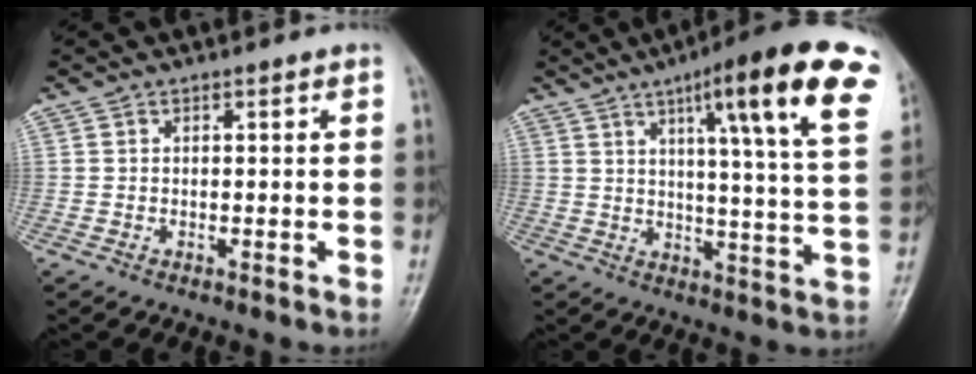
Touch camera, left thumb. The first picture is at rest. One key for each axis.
{"total": 20.8, "fx": 10.4, "fy": 2.8, "fz": 17.8, "tx": -0.229, "ty": -0.028, "tz": 0.131}